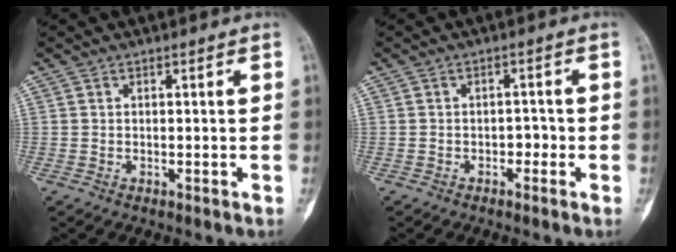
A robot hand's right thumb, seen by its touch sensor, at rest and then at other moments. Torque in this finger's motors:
{"motor_torque": [-0.31, 0.11, 0.13, 0.06, -0.02]}